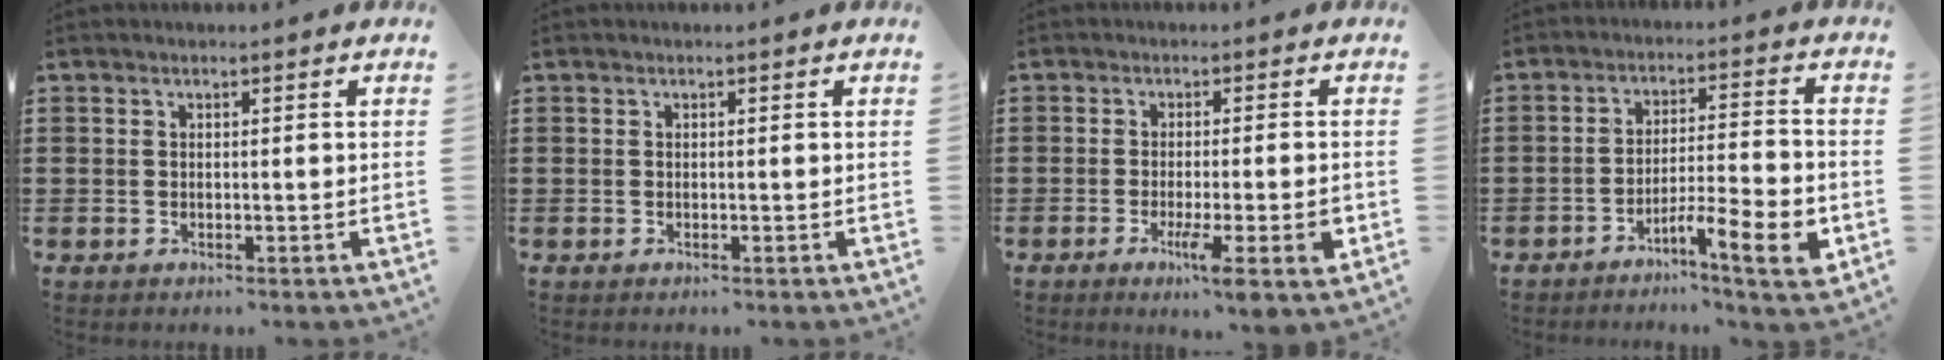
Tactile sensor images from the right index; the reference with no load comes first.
{"total": 0.0}
{"total": 6.6, "force": [-2.1, 0.7, 6.3], "torque": [-0.104, -0.016, -0.032]}
{"total": 8.1, "force": [-4.8, 0.7, 6.4], "torque": [-0.102, 0.002, -0.084]}